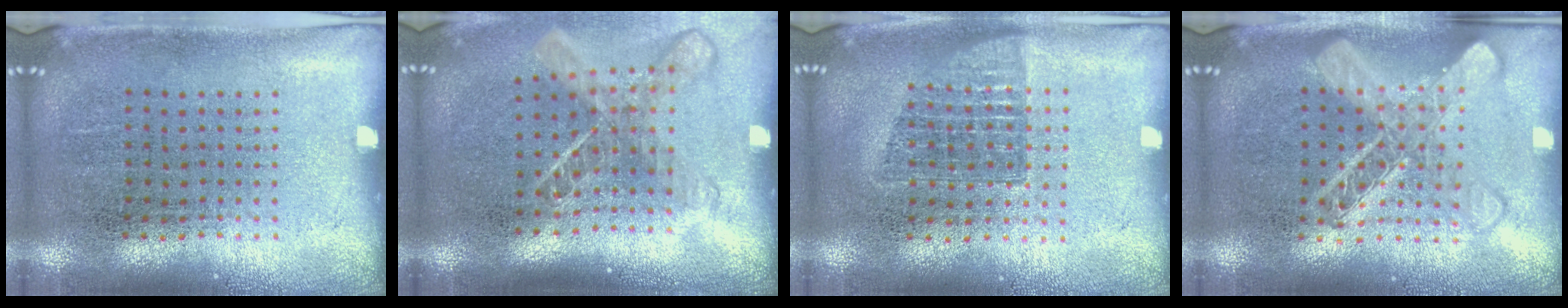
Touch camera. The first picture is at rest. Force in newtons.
{"total": 1.8, "press": 1.4, "slide": 1.1}
{"total": 1.2, "press": 1.0, "slide": 0.6}
{"total": 2.7, "press": 2.6, "slide": 0.5}